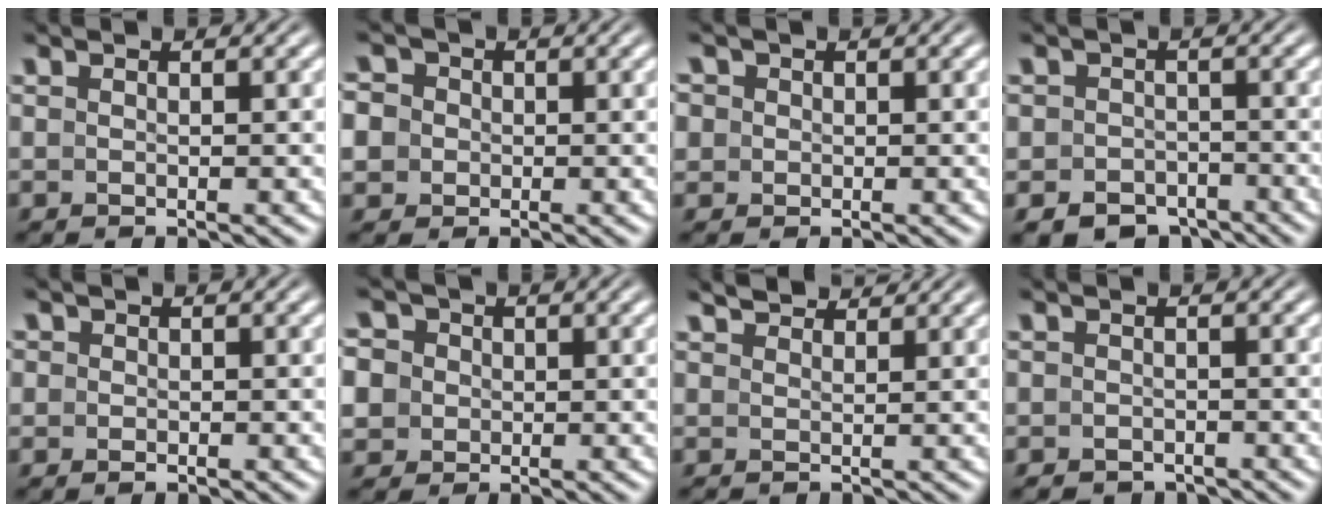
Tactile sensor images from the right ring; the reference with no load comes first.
{"total": 5.6, "force": [0.0, 5.2, 2.0], "torque": [-0.055, -0.009, -0.006]}
{"total": 3.3, "force": [0.3, 3.1, 1.1], "torque": [-0.032, -0.006, 0.004]}
{"total": 6.8, "force": [-4.9, 4.5, 1.2], "torque": [-0.009, -0.021, -0.079]}
{"total": 1.2, "force": [-0.2, 1.2, 0.2], "torque": [-0.005, -0.004, -0.002]}
{"total": 6.6, "force": [0.2, 6.1, 2.6], "torque": [-0.068, -0.013, 0.002]}
{"total": 2.0, "force": [2.0, 0.1, 0.3], "torque": [0.003, -0.005, 0.044]}
{"total": 2.4, "force": [-2.3, 0.8, -0.2], "torque": [0.001, -0.019, -0.029]}